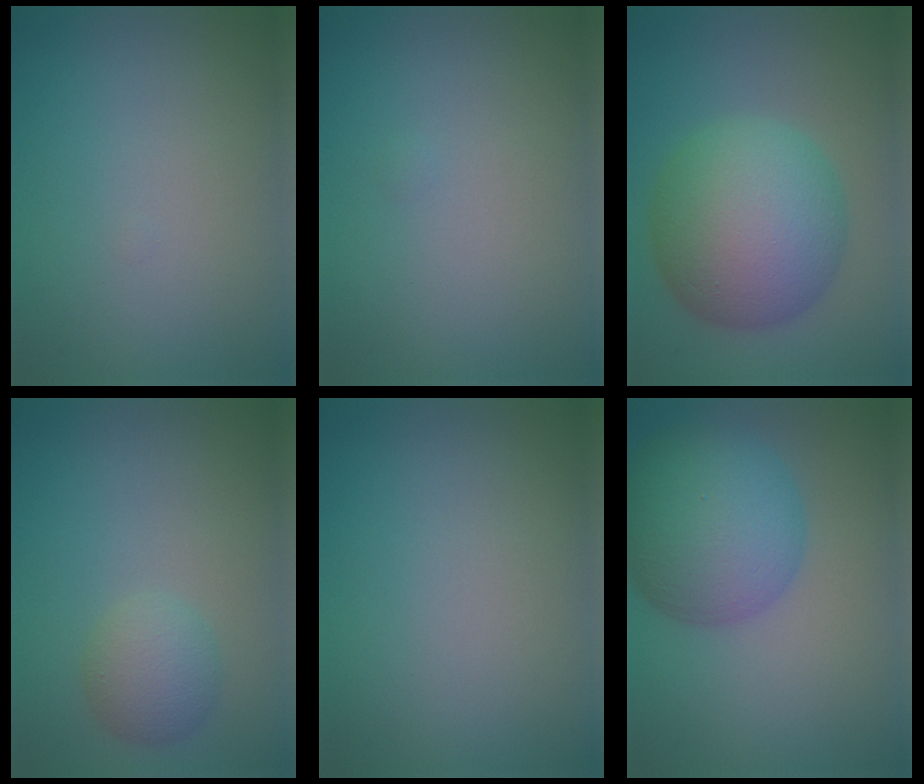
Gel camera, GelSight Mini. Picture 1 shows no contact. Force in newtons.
{"total": 0.0}
{"total": 10.4, "press": 10.4, "slide": 0.3}
{"total": 2.7, "press": 2.7, "slide": 0.1}
{"total": 0.0}
{"total": 8.3, "press": 8.3, "slide": 0.1}